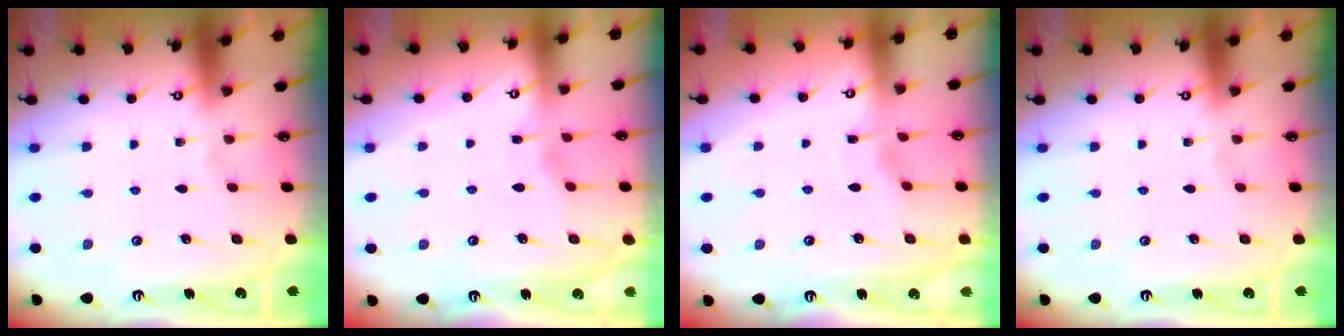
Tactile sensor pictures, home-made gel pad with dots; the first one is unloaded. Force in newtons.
{"total": 2.9, "press": 2.8, "slide": 0.4}
{"total": 3.4, "press": 3.3, "slide": 0.4}
{"total": 0.0}